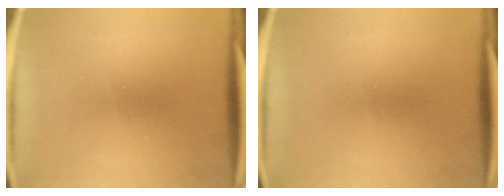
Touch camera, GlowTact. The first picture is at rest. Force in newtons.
{"total": 0.0}